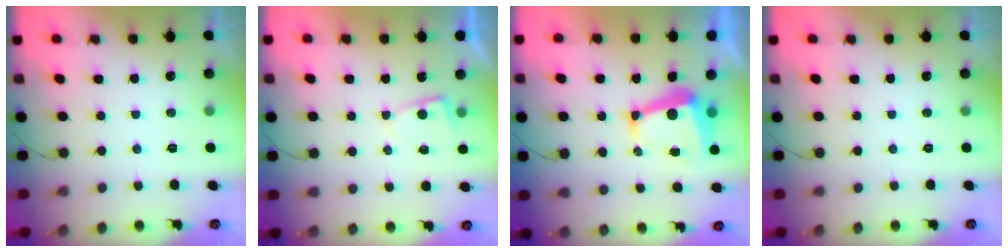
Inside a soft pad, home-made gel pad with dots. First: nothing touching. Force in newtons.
{"total": 3.0, "press": 3.0, "slide": 0.5}
{"total": 7.1, "press": 7.1, "slide": 1.0}
{"total": 0.0}